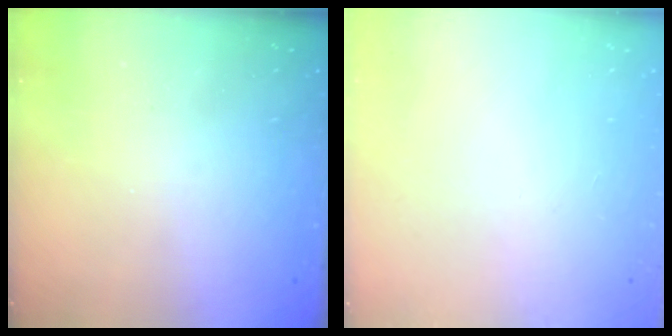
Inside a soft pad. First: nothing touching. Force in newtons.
{"total": 0.0}